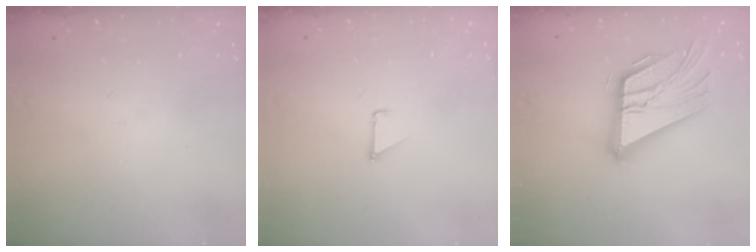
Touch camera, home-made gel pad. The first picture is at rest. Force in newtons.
{"total": 0.9, "press": 0.9, "slide": 0.1}
{"total": 21.7, "press": 21.6, "slide": 1.9}